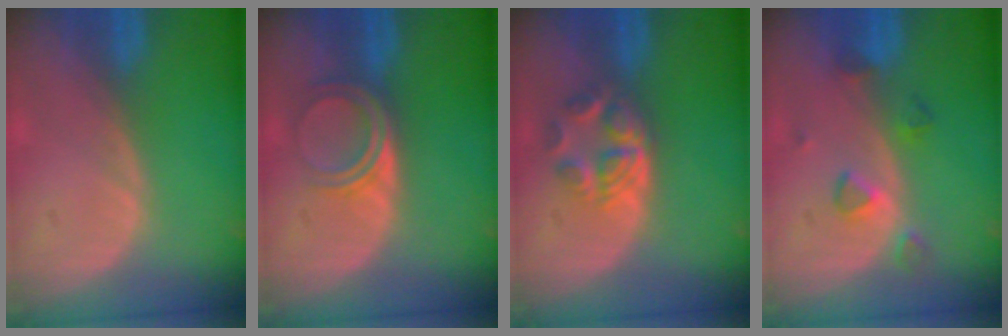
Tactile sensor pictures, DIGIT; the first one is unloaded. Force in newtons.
{"total": 4.8, "press": 4.0, "slide": 2.6}
{"total": 6.1, "press": 5.1, "slide": 3.4}
{"total": 3.8, "press": 3.7, "slide": 0.8}